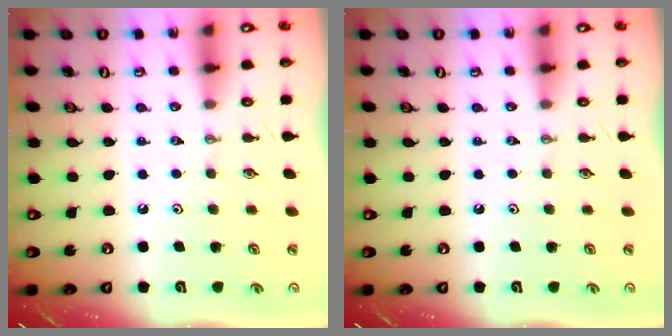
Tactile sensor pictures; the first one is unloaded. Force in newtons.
{"total": 0.0}